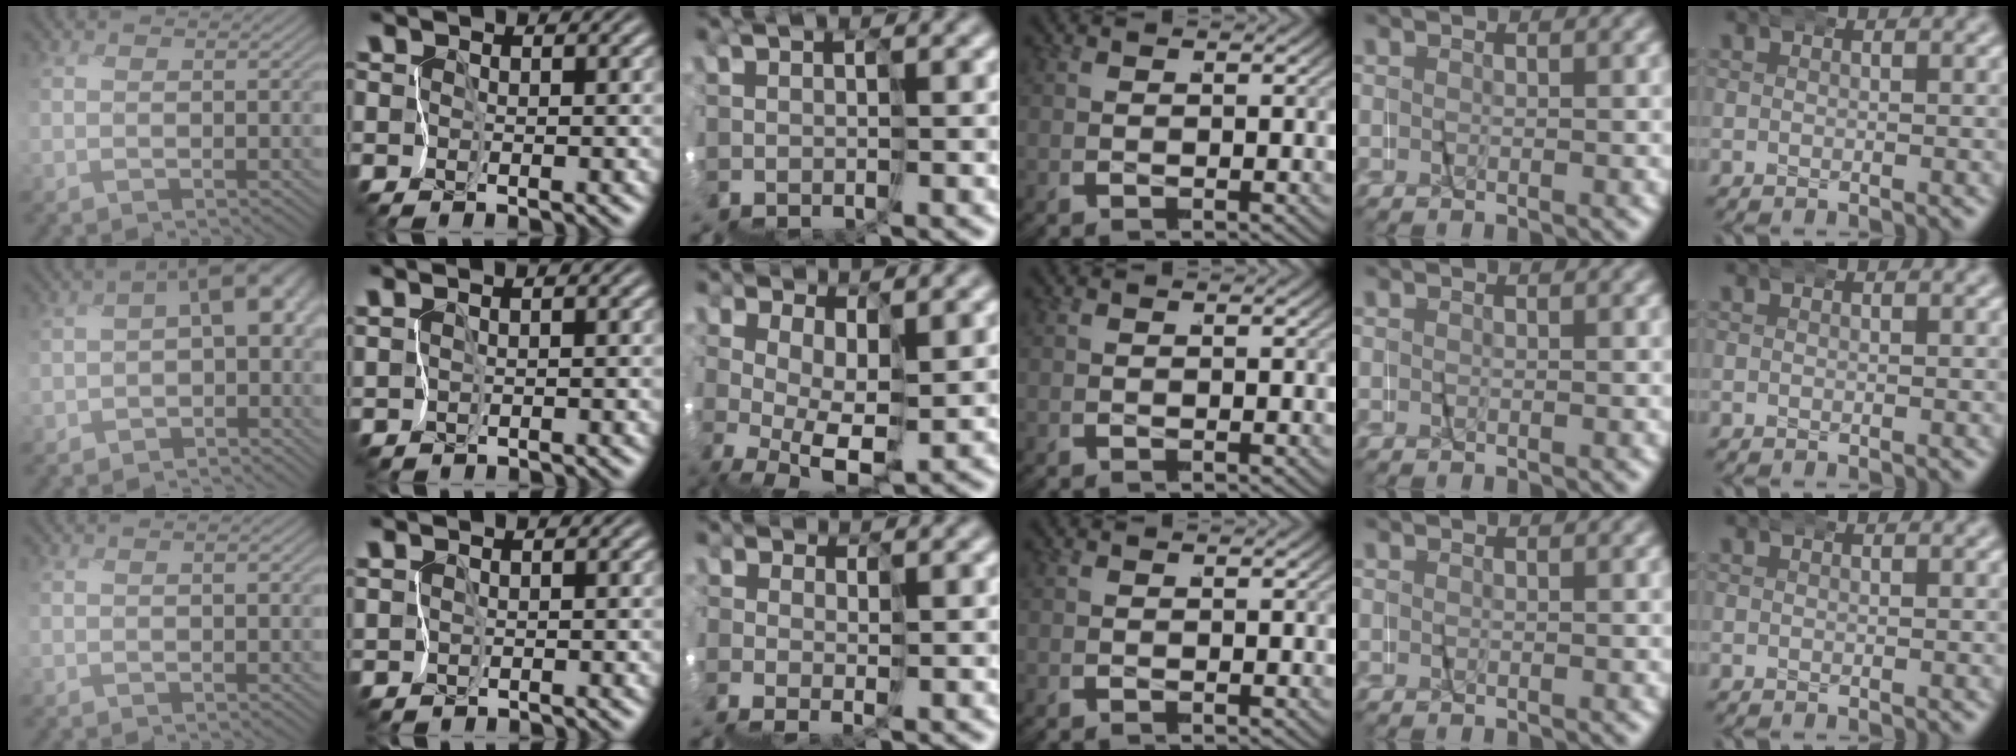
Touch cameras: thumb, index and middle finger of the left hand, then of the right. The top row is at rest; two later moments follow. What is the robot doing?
{"motion": "wrap", "object": "napkin"}